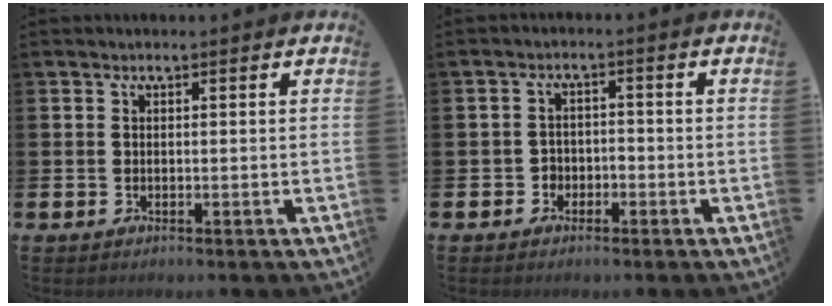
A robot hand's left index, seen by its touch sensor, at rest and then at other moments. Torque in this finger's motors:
{"motor_torque": [0.03, 0.13, 0.01, 0.00]}